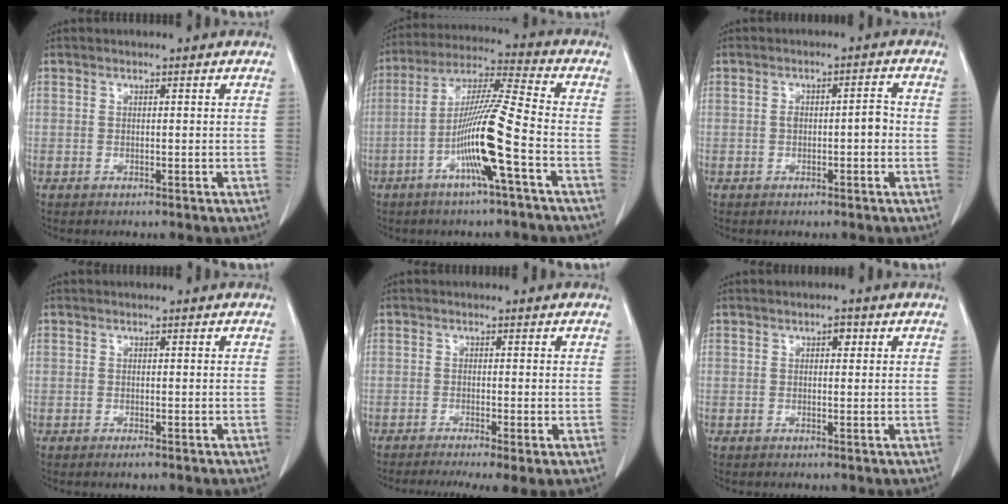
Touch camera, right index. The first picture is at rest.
{"total": 12.4, "force": [-4.4, -0.8, 11.6], "torque": [-0.223, 0.003, -0.089]}
{"total": 3.2, "force": [-0.4, 1.2, 3.0], "torque": [-0.048, 0.013, -0.004]}
{"total": 0.7, "force": [-0.5, 0.2, 0.4], "torque": [-0.006, -0.001, -0.006]}
{"total": 6.8, "force": [-4.7, 0.9, 4.9], "torque": [-0.072, -0.017, -0.077]}
{"total": 1.4, "force": [0.6, 0.7, 1.0], "torque": [-0.012, 0.003, 0.006]}